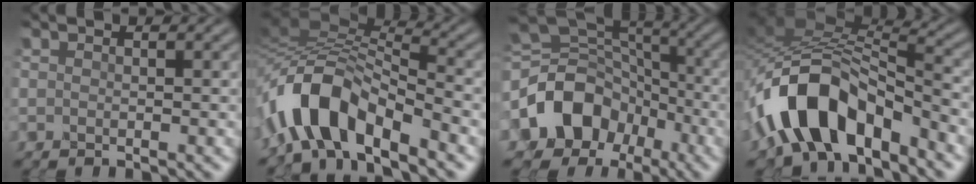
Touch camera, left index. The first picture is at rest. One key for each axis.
{"total": 8.5, "fx": -4.3, "fy": 3.4, "fz": 6.5, "tx": -0.116, "ty": 0.020, "tz": -0.088}
{"total": 9.9, "fx": -3.4, "fy": 7.6, "fz": 5.4, "tx": -0.115, "ty": 0.006, "tz": -0.065}
{"total": 9.7, "fx": -5.5, "fy": 4.7, "fz": 6.5, "tx": -0.110, "ty": 0.014, "tz": -0.099}